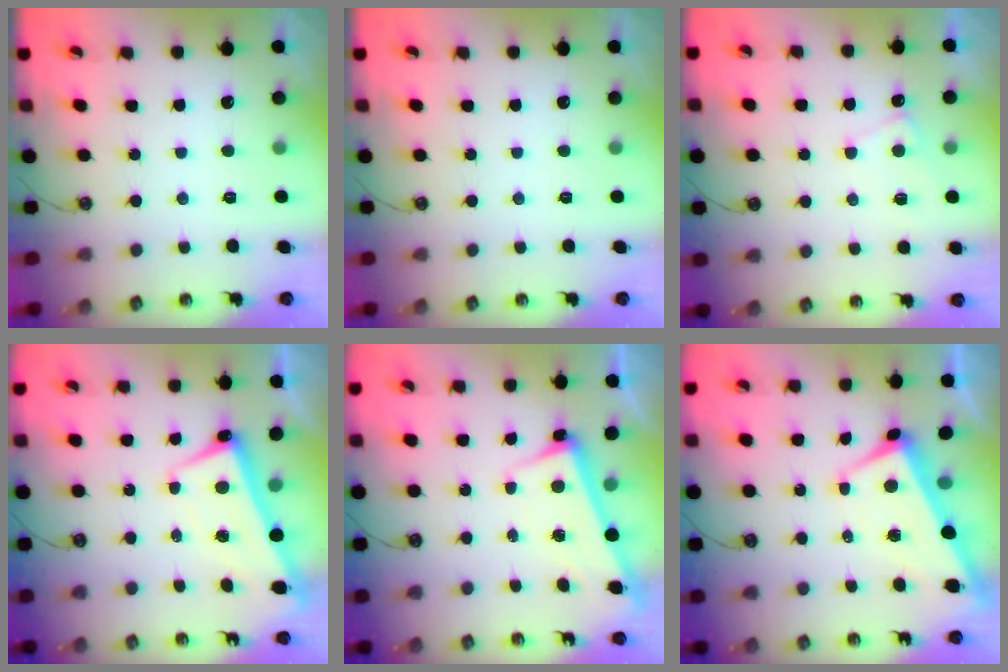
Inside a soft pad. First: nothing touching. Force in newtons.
{"total": 0.0}
{"total": 3.9, "press": 3.9, "slide": 0.4}
{"total": 2.7, "press": 2.7, "slide": 0.4}
{"total": 2.5, "press": 2.4, "slide": 0.7}
{"total": 1.7, "press": 1.4, "slide": 0.9}